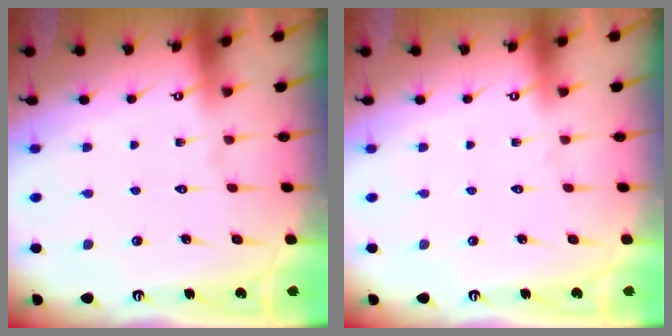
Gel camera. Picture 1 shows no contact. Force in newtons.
{"total": 0.0}